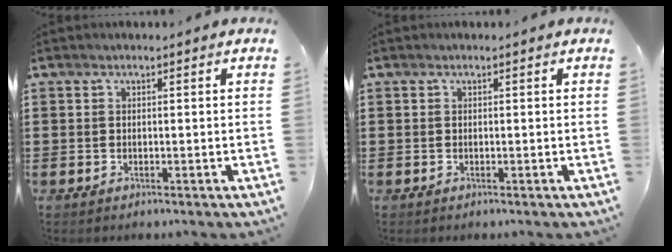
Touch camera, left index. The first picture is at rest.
{"total": 0.0}